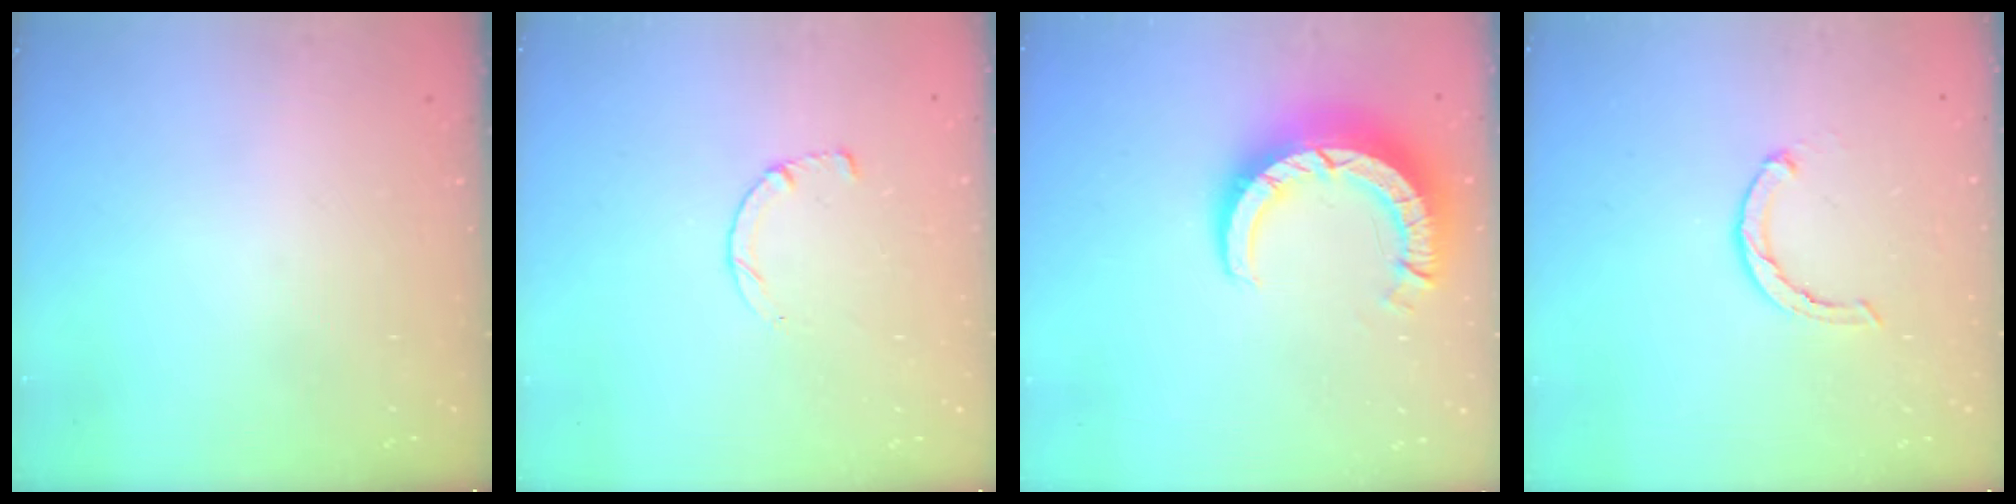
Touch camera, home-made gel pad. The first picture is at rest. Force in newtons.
{"total": 2.5, "press": 2.5, "slide": 0.3}
{"total": 10.6, "press": 10.5, "slide": 1.0}
{"total": 3.1, "press": 3.0, "slide": 0.5}